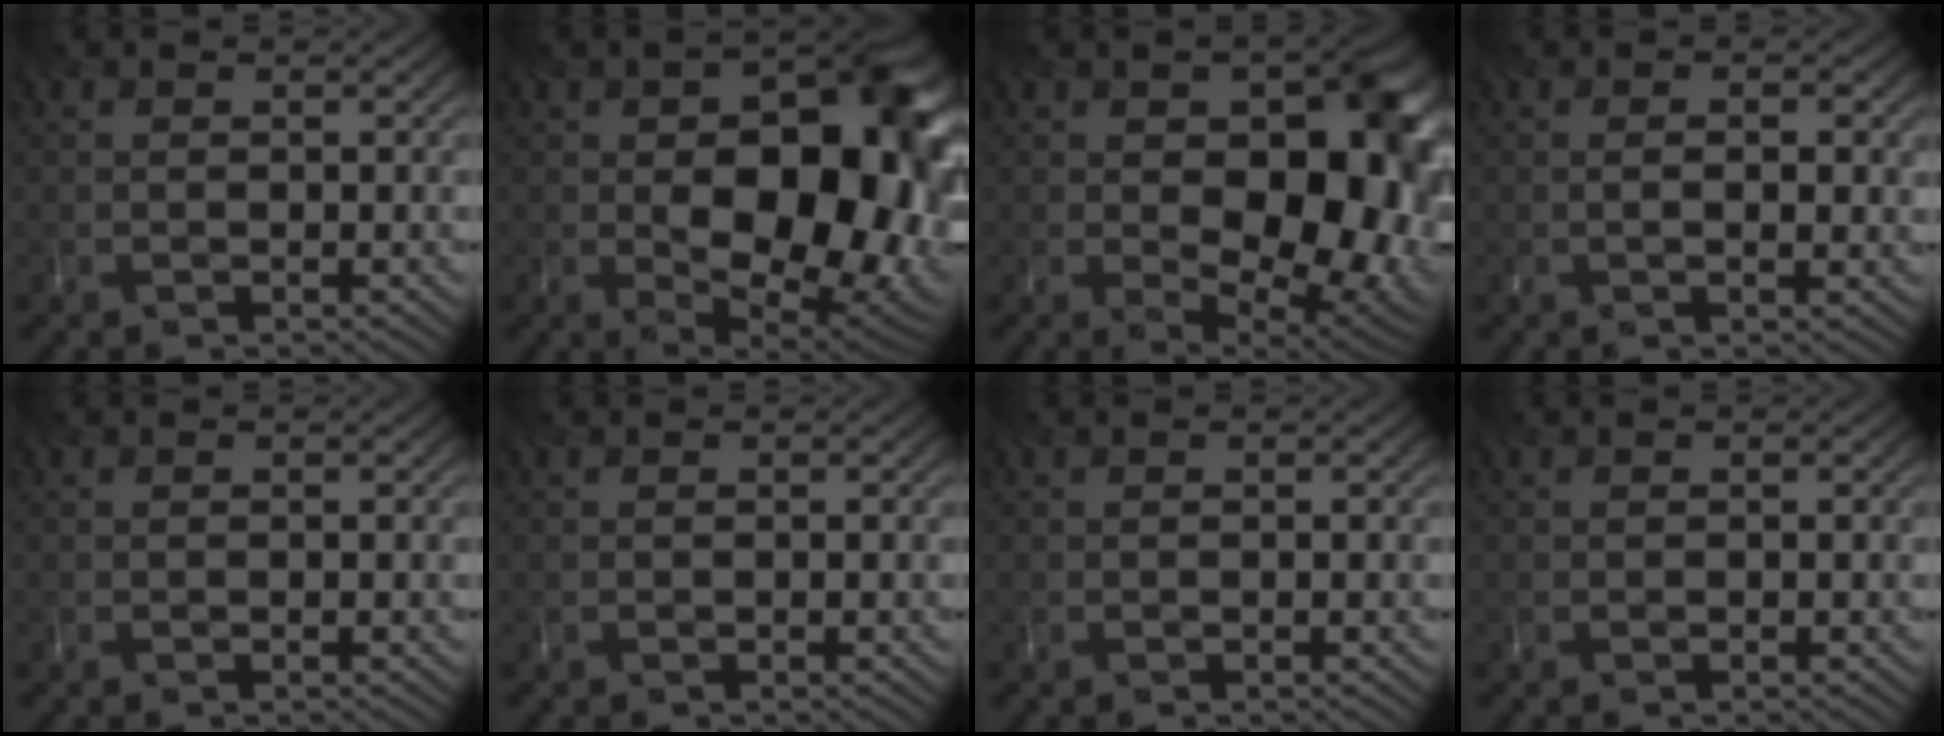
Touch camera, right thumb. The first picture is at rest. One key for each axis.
{"total": 17.3, "fx": -0.9, "fy": 10.2, "fz": 13.9, "tx": -0.179, "ty": -0.029, "tz": 0.004}
{"total": 15.7, "fx": -0.1, "fy": 9.4, "fz": 12.6, "tx": -0.167, "ty": -0.035, "tz": 0.023}
{"total": 2.2, "fx": 0.1, "fy": 0.7, "fz": 2.1, "tx": -0.025, "ty": -0.006, "tz": 0.004}
{"total": 0.0}
{"total": 0.0}
{"total": 0.0}
{"total": 0.0}